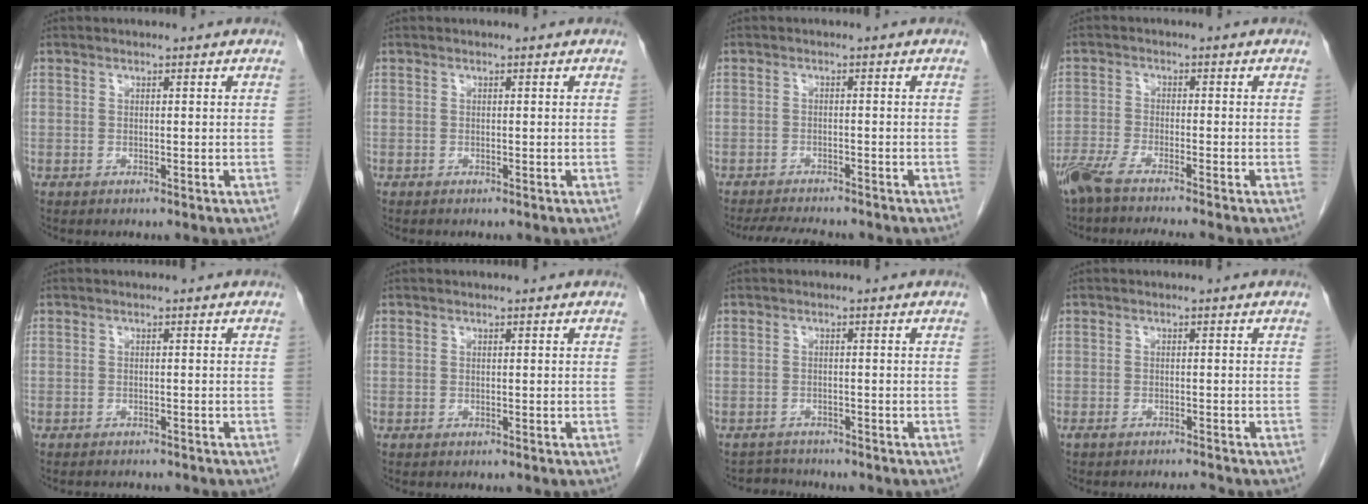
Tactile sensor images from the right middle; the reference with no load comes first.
{"total": 0.0}
{"total": 6.7, "force": [-6.2, 1.0, 2.5], "torque": [-0.039, -0.013, -0.095]}
{"total": 8.0, "force": [-6.8, -0.5, 4.1], "torque": [-0.066, -0.020, -0.117]}
{"total": 2.8, "force": [-2.6, 0.6, 0.6], "torque": [-0.007, -0.004, -0.031]}
{"total": 0.0}
{"total": 2.0, "force": [-1.9, 0.3, -0.8], "torque": [0.015, -0.009, -0.029]}
{"total": 1.9, "force": [-1.8, -0.3, 0.5], "torque": [-0.011, -0.001, -0.029]}